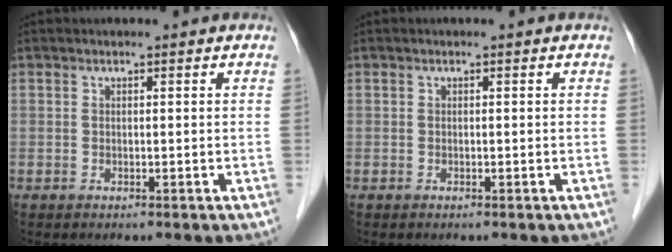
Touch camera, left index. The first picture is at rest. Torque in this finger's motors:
{"motor_torque": [-0.02, 0.02, 0.00, 0.00]}